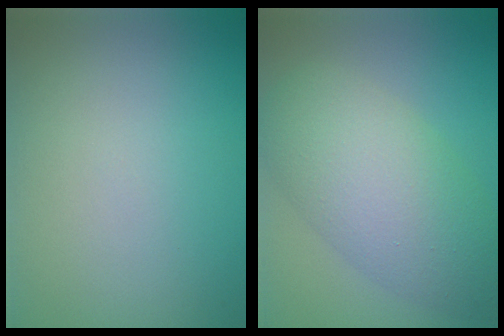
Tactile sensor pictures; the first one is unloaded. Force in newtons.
{"total": 7.5, "press": 7.5, "slide": 0.1}